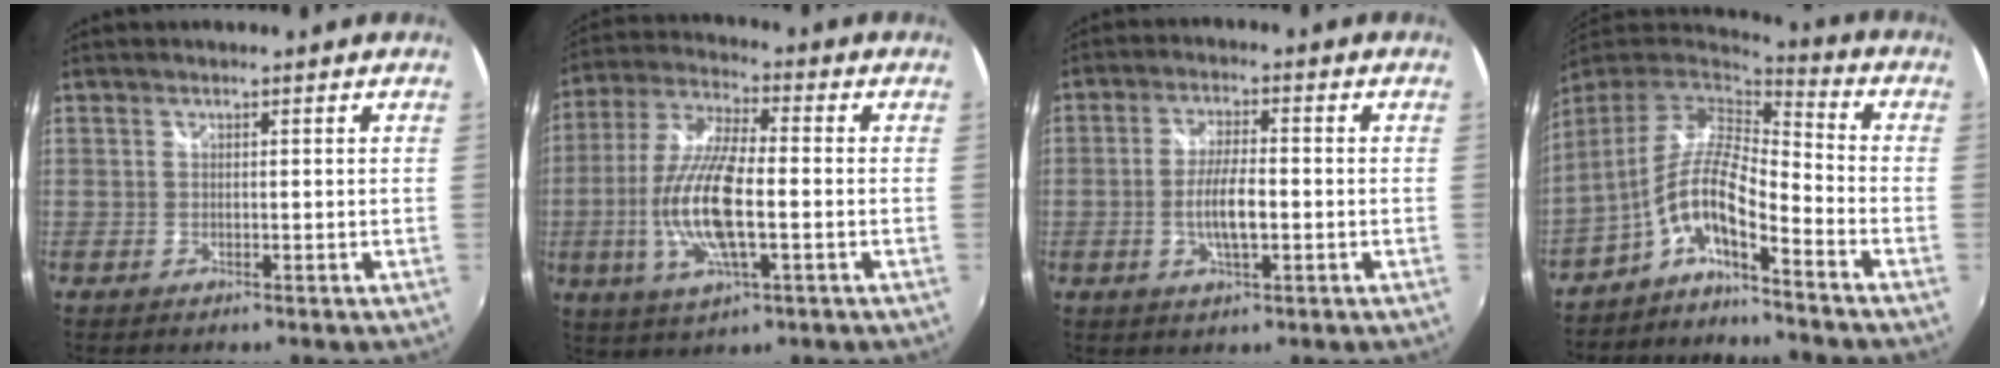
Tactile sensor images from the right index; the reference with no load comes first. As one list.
[{"total": 14.8, "force": [-2.6, 4.3, 13.9], "torque": [-0.283, -0.006, -0.052]}, {"total": 6.3, "force": [-1.5, 1.6, 5.9], "torque": [-0.115, -0.003, -0.025]}, {"total": 9.9, "force": [-5.5, 1.8, 8.0], "torque": [-0.161, 0.002, -0.114]}]